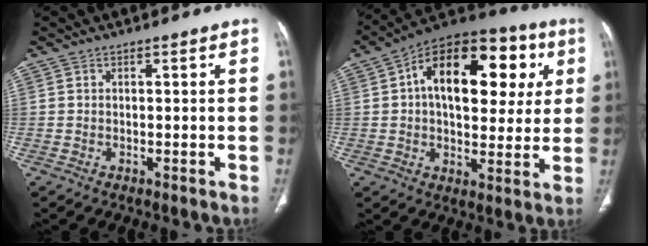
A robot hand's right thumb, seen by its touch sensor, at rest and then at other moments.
{"total": 23.6, "force": [5.8, 13.4, 18.5], "torque": [-0.238, 0.025, 0.077]}